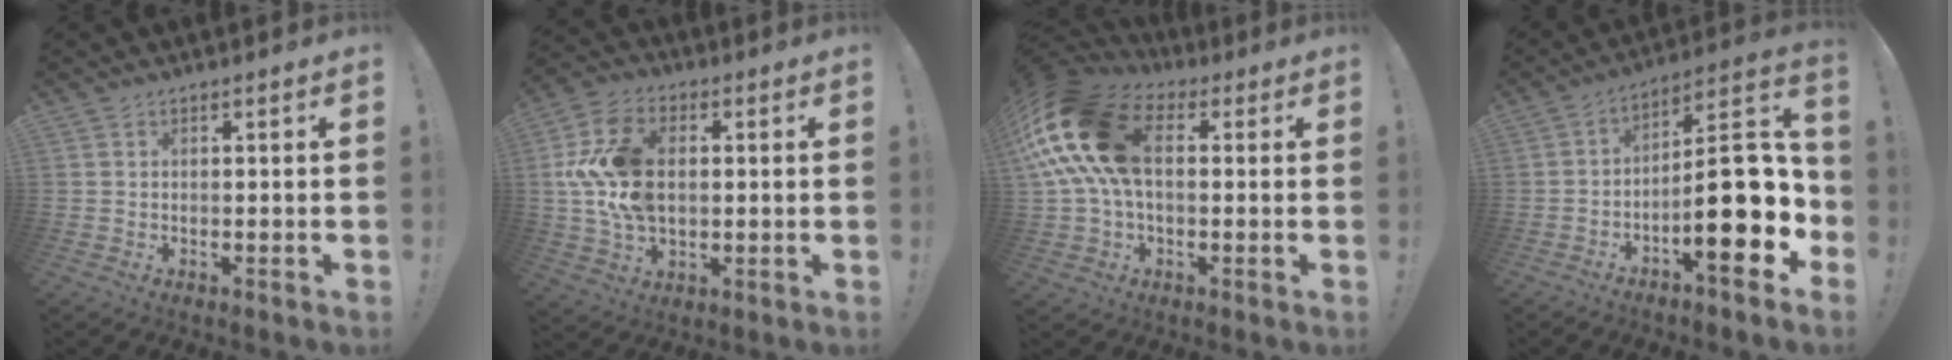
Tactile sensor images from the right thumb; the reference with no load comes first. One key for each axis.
{"total": 17.8, "fx": 1.9, "fy": 12.5, "fz": 12.5, "tx": -0.238, "ty": 0.008, "tz": 0.038}
{"total": 21.0, "fx": 3.9, "fy": 13.0, "fz": 16.1, "tx": -0.293, "ty": 0.009, "tz": 0.075}
{"total": 20.9, "fx": -4.7, "fy": 6.5, "fz": 19.3, "tx": -0.275, "ty": 0.022, "tz": -0.072}